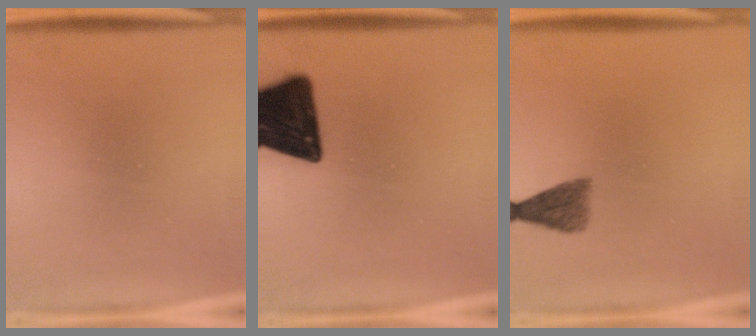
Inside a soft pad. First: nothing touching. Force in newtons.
{"total": 17.7}
{"total": 3.9}